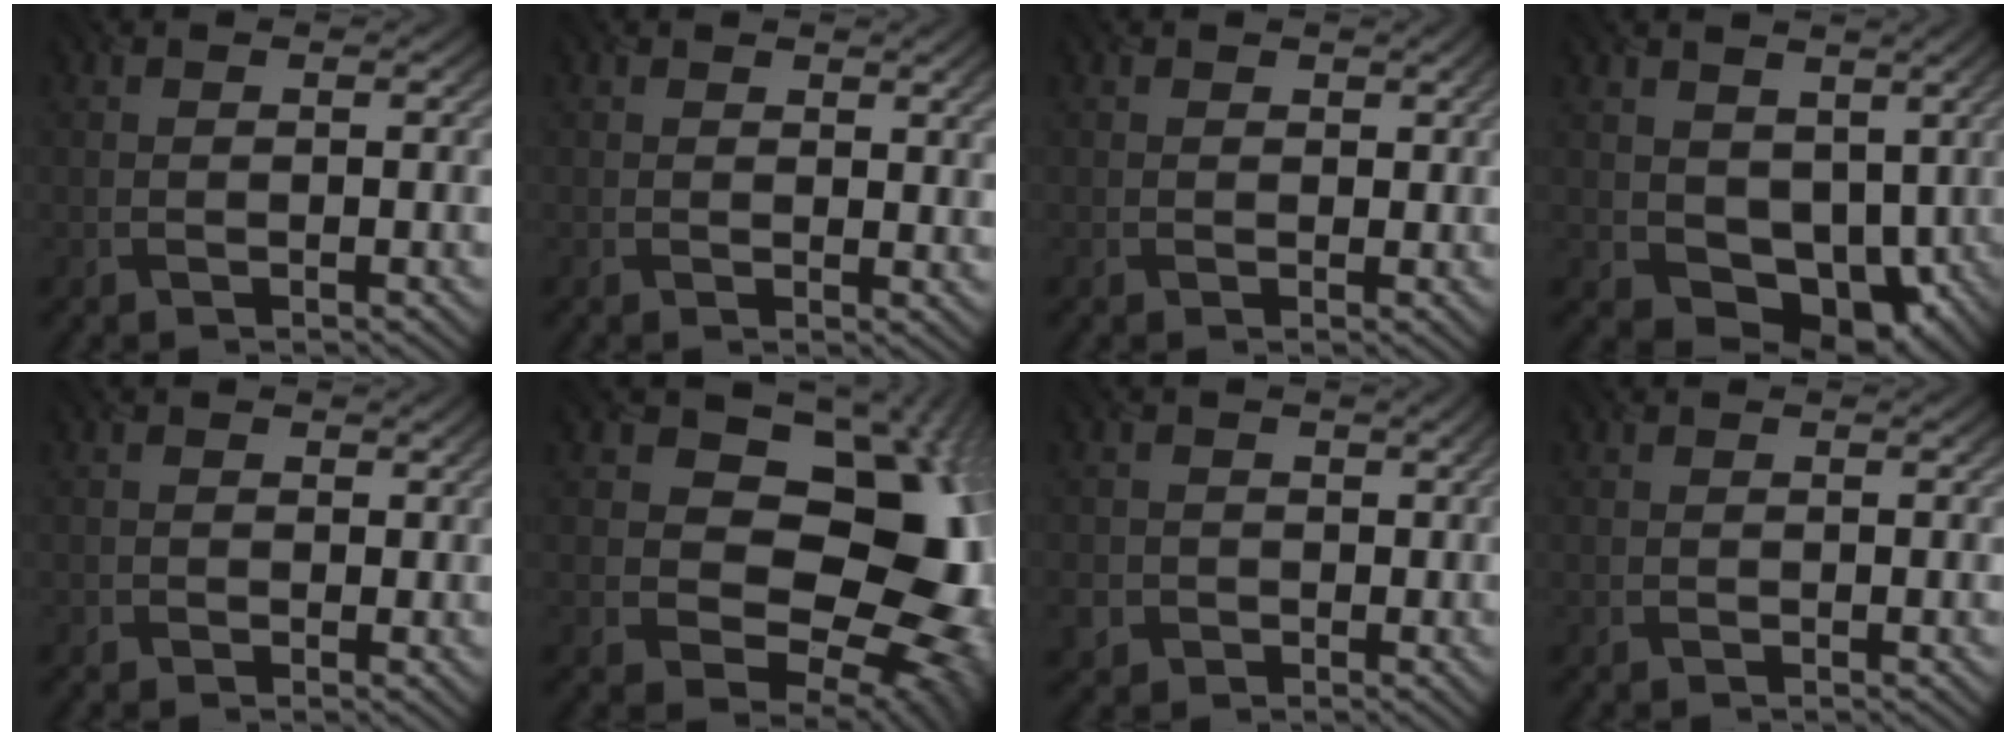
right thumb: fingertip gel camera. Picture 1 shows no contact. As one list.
[{"total": 2.2, "force": [1.3, 0.9, 1.6], "torque": [-0.023, -0.004, 0.023]}, {"total": 0.7, "force": [0.2, 0.3, -0.6], "torque": [0.010, -0.003, 0.006]}, {"total": 7.1, "force": [0.2, 6.0, 3.8], "torque": [-0.077, -0.028, 0.010]}, {"total": 1.1, "force": [-0.3, 0.4, -1.0], "torque": [0.014, -0.007, -0.004]}, {"total": 19.6, "force": [0.3, 15.4, 12.1], "torque": [-0.151, -0.012, 0.026]}, {"total": 3.0, "force": [-1.3, 2.7, 0.0], "torque": [-0.013, -0.013, -0.024]}, {"total": 0.0}]